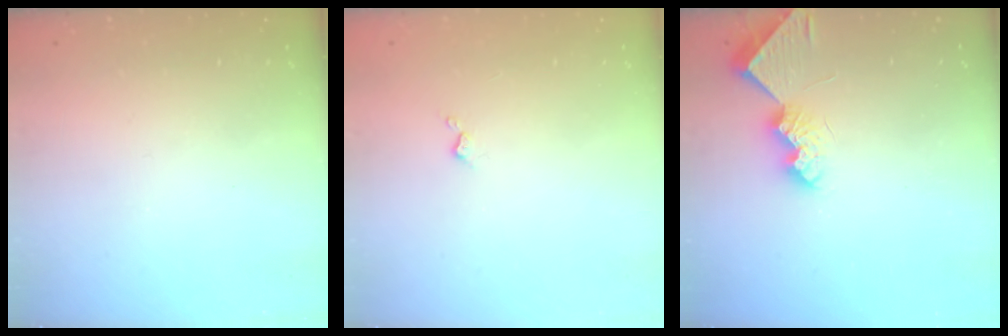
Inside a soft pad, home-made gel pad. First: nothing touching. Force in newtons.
{"total": 2.2, "press": 2.1, "slide": 0.5}
{"total": 8.3, "press": 8.3, "slide": 0.3}